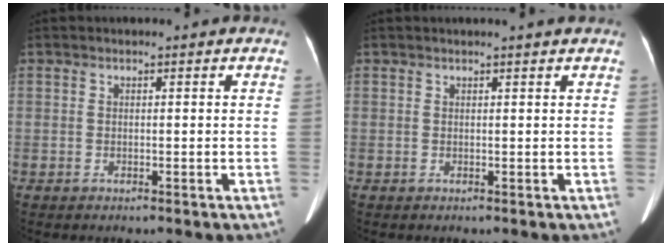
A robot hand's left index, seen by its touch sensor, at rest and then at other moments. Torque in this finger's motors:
{"motor_torque": [-0.20, -0.13, 0.08, 0.02]}